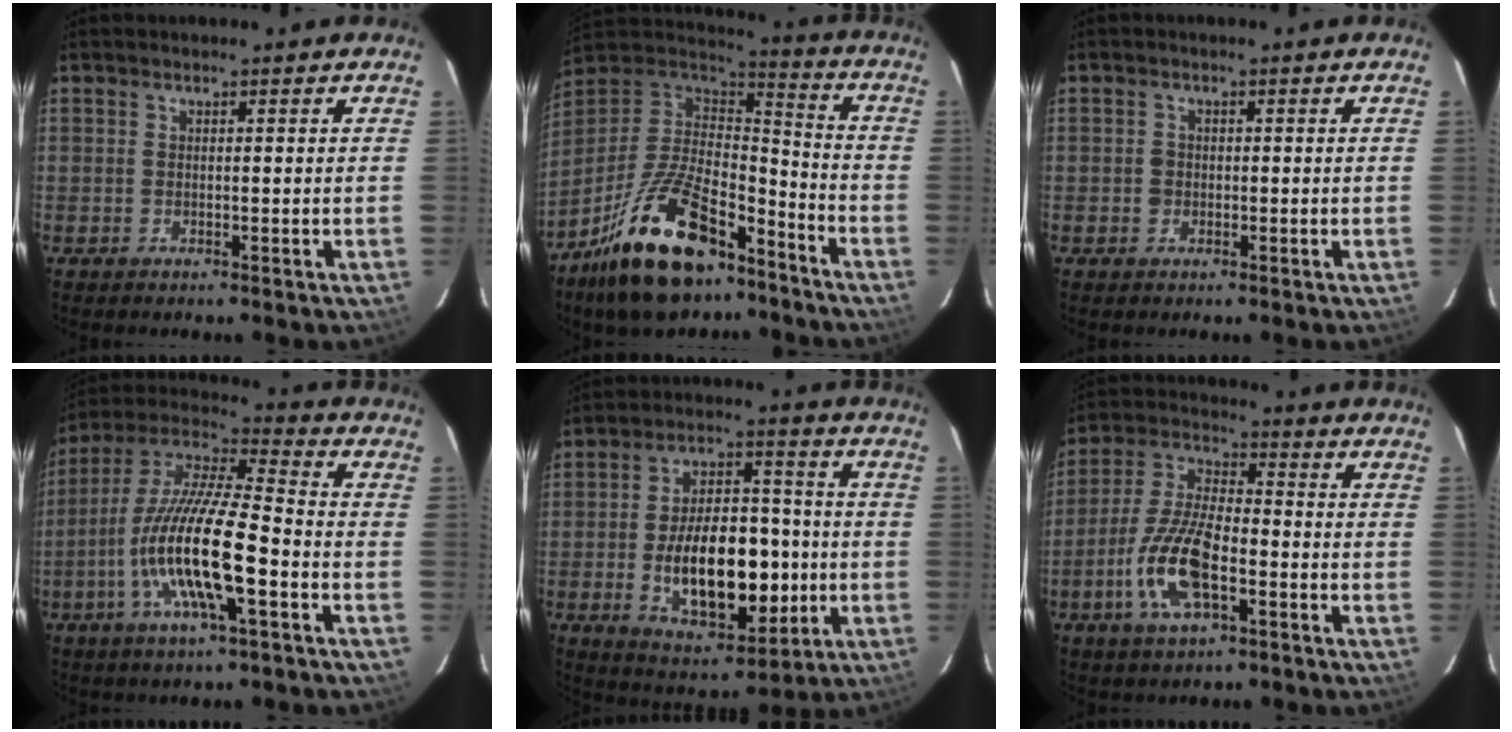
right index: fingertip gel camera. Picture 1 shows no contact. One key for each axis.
{"total": 23.9, "fx": -15.4, "fy": 10.5, "fz": 15.0, "tx": -0.296, "ty": -0.006, "tz": -0.253}
{"total": 1.5, "fx": -0.3, "fy": 1.5, "fz": 0.2, "tx": -0.004, "ty": 0.002, "tz": -0.003}
{"total": 17.9, "fx": -5.9, "fy": 3.7, "fz": 16.5, "tx": -0.324, "ty": -0.015, "tz": -0.120}
{"total": 18.6, "fx": -3.4, "fy": 10.1, "fz": 15.2, "tx": -0.268, "ty": 0.011, "tz": -0.031}
{"total": 13.5, "fx": -5.1, "fy": 5.1, "fz": 11.4, "tx": -0.247, "ty": -0.003, "tz": -0.098}